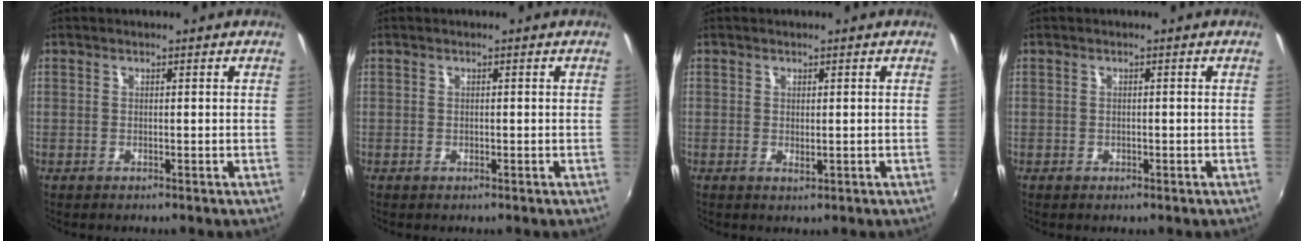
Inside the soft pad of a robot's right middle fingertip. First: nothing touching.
{"total": 0.0}
{"total": 0.9, "force": [0.0, 0.5, 0.7], "torque": [-0.011, -0.001, 0.000]}
{"total": 0.9, "force": [-0.6, 0.7, 0.3], "torque": [-0.005, -0.002, -0.007]}